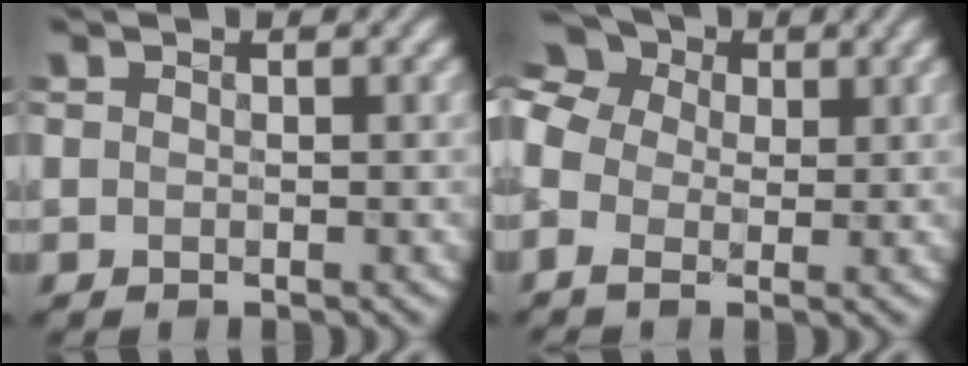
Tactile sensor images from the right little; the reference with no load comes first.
{"total": 6.5, "force": [0.6, 4.7, 4.4], "torque": [-0.124, 0.018, 0.009]}